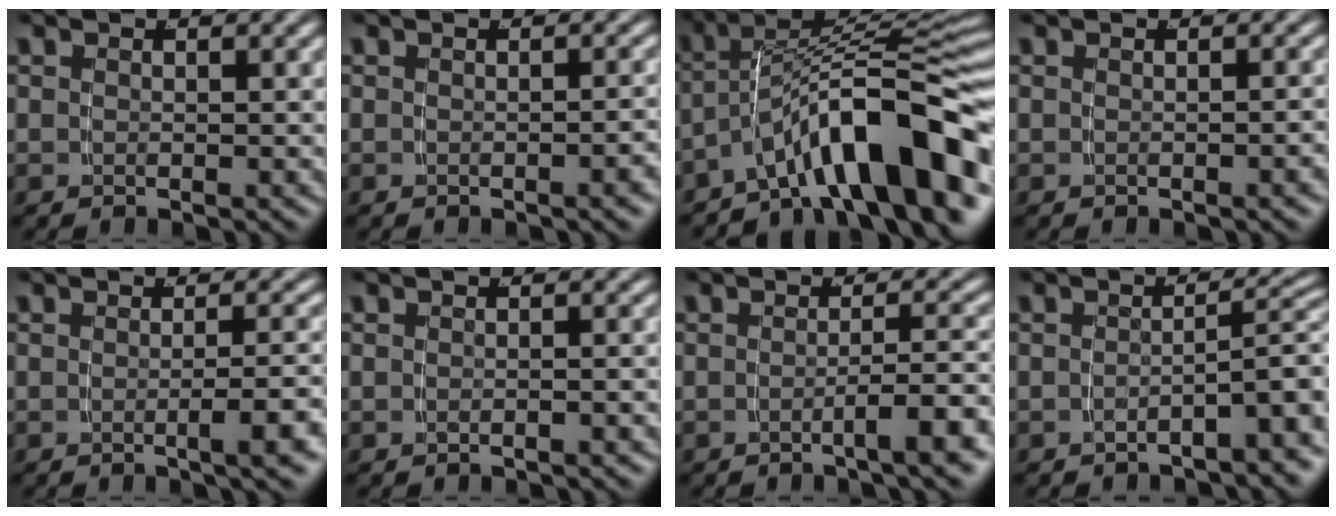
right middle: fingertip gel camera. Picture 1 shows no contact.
{"total": 1.1, "force": [-0.7, -0.2, 0.8], "torque": [-0.007, 0.011, -0.014]}
{"total": 11.0, "force": [-4.3, 4.8, 8.9], "torque": [-0.125, -0.004, -0.060]}
{"total": 0.7, "force": [-0.5, -0.2, 0.5], "torque": [-0.006, 0.009, -0.010]}
{"total": 2.7, "force": [-1.2, -0.3, 2.4], "torque": [-0.026, 0.009, -0.023]}
{"total": 1.1, "force": [-0.9, -0.6, 0.3], "torque": [-0.002, 0.008, -0.016]}
{"total": 3.5, "force": [-1.9, -0.1, 3.0], "torque": [-0.032, 0.006, -0.032]}
{"total": 5.8, "force": [-3.9, 1.4, 4.1], "torque": [-0.041, -0.001, -0.051]}